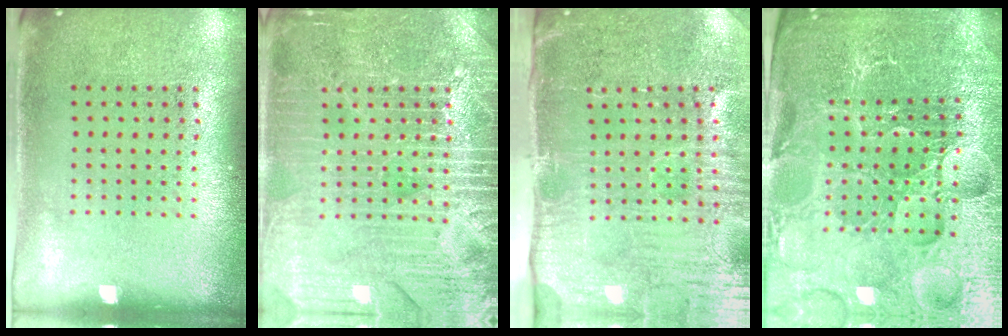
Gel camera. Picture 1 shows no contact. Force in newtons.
{"total": 4.6, "press": 4.6, "slide": 0.6}
{"total": 5.2, "press": 4.3, "slide": 2.9}
{"total": 5.3, "press": 5.0, "slide": 1.7}